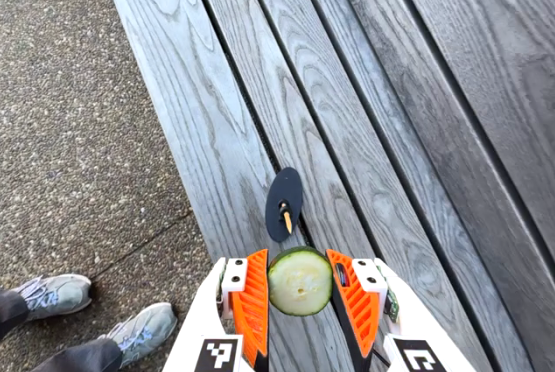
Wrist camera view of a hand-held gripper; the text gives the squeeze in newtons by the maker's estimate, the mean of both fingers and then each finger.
{"total": 11.1, "left": 11.3, "right": 10.8}